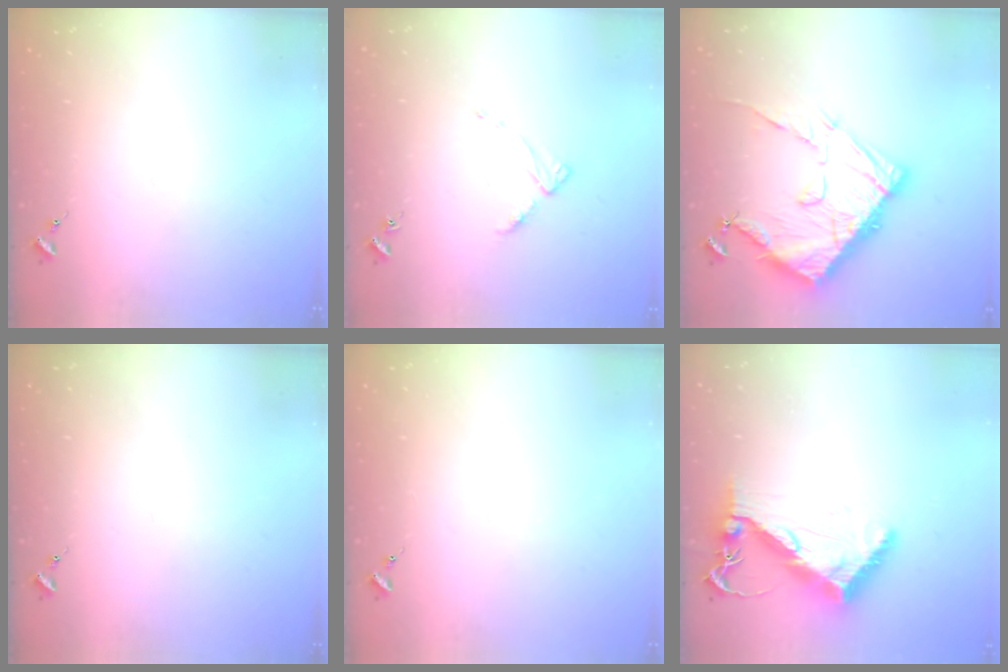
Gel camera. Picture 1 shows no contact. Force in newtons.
{"total": 4.5, "press": 4.4, "slide": 0.6}
{"total": 19.1, "press": 19.0, "slide": 1.6}
{"total": 0.0}
{"total": 0.0}
{"total": 11.1, "press": 11.0, "slide": 1.3}